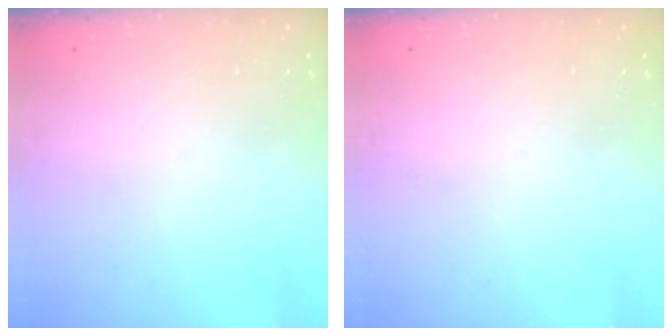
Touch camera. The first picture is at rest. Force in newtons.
{"total": 0.0}